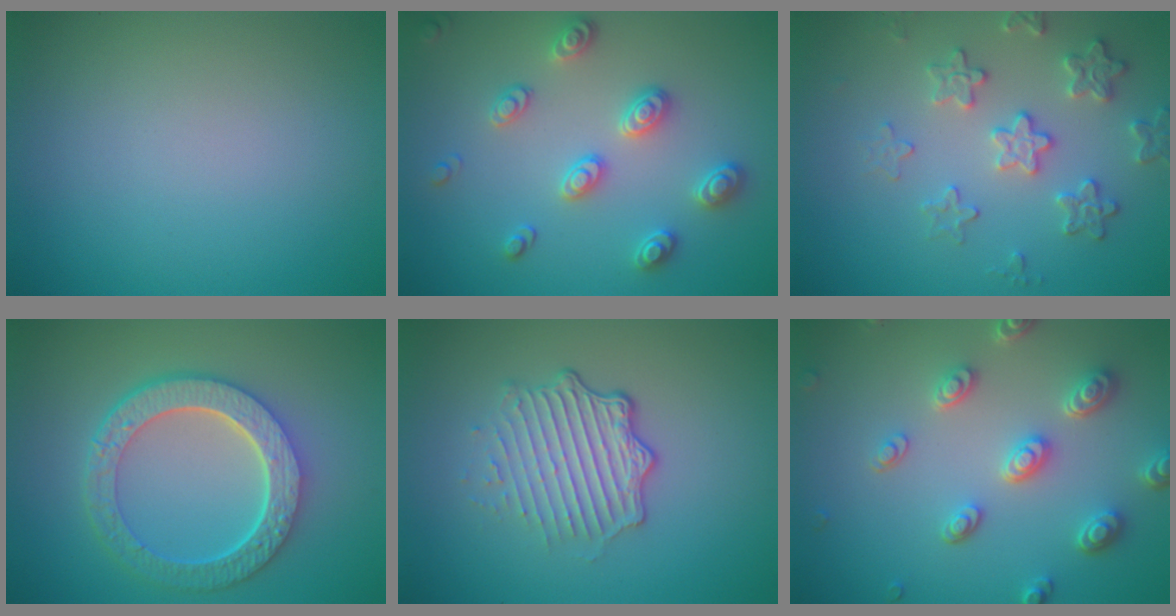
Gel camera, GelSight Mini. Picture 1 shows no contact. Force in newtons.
{"total": 3.0, "press": 2.9, "slide": 0.6}
{"total": 3.6, "press": 3.4, "slide": 1.2}
{"total": 6.7, "press": 5.0, "slide": 4.5}
{"total": 4.8, "press": 3.3, "slide": 3.4}
{"total": 4.6, "press": 3.6, "slide": 2.9}